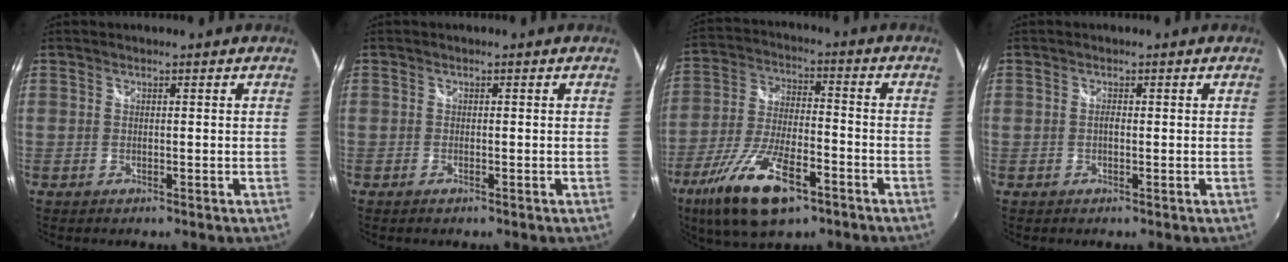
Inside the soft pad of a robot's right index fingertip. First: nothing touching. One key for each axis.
{"total": 0.7, "fx": -0.5, "fy": 0.3, "fz": 0.4, "tx": -0.008, "ty": -0.003, "tz": -0.012}
{"total": 17.2, "fx": -9.8, "fy": 6.4, "fz": 12.6, "tx": -0.265, "ty": -0.035, "tz": -0.180}
{"total": 0.7, "fx": -0.1, "fy": 0.4, "fz": 0.6, "tx": -0.010, "ty": 0.002, "tz": -0.004}